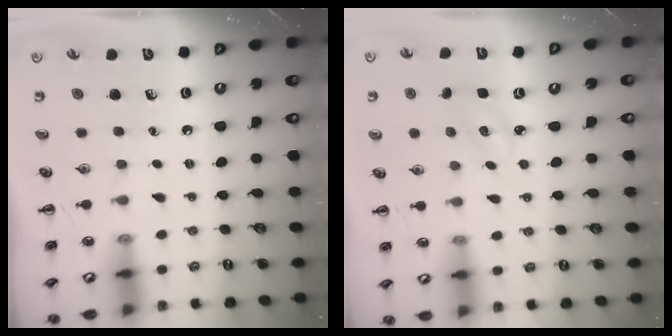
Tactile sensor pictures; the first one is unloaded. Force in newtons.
{"total": 3.2, "press": 3.1, "slide": 0.9}